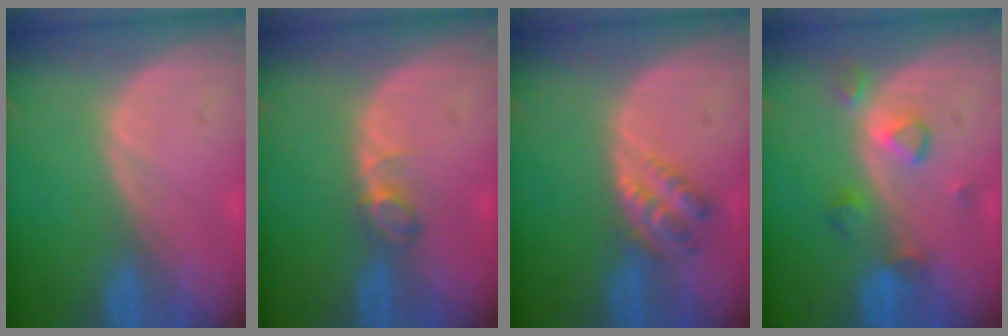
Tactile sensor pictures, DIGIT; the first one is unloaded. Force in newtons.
{"total": 2.4, "press": 2.4, "slide": 0.4}
{"total": 4.5, "press": 3.8, "slide": 2.5}
{"total": 4.0, "press": 4.0, "slide": 0.4}